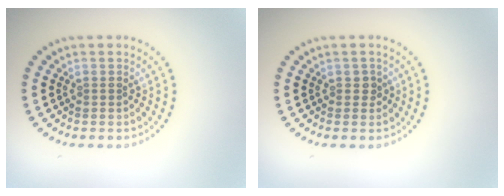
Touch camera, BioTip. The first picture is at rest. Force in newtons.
{"total": 0.8, "press": 0.8, "slide": 0.3}